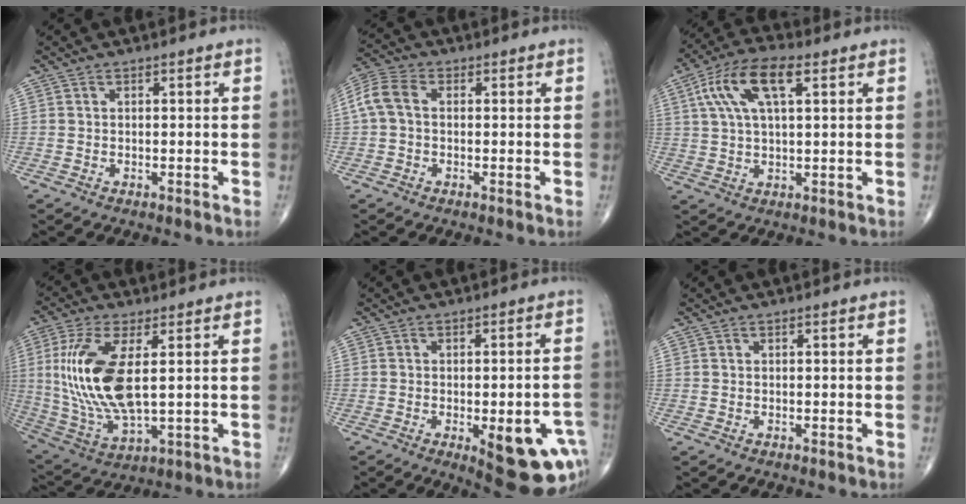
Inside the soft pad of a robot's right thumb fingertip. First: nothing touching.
{"total": 6.3, "force": [0.5, 4.3, 4.7], "torque": [-0.107, 0.021, 0.003]}
{"total": 11.8, "force": [4.3, 4.8, 9.9], "torque": [-0.199, 0.018, 0.076]}
{"total": 16.5, "force": [2.4, 6.7, 14.9], "torque": [-0.330, -0.016, 0.057]}
{"total": 14.9, "force": [-5.3, 5.6, 12.7], "torque": [-0.106, 0.018, -0.047]}
{"total": 0.0}